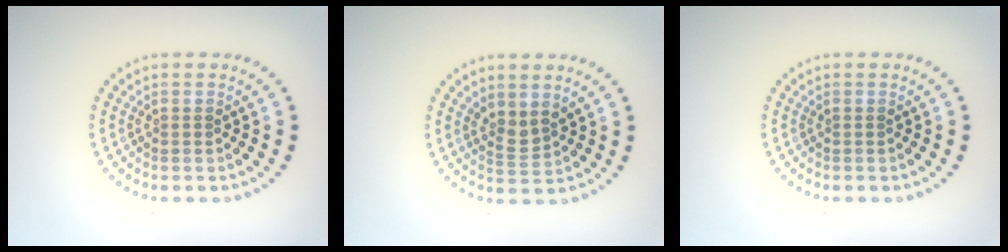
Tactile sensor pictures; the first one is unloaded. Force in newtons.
{"total": 1.8, "press": 1.4, "slide": 1.2}
{"total": 0.0}